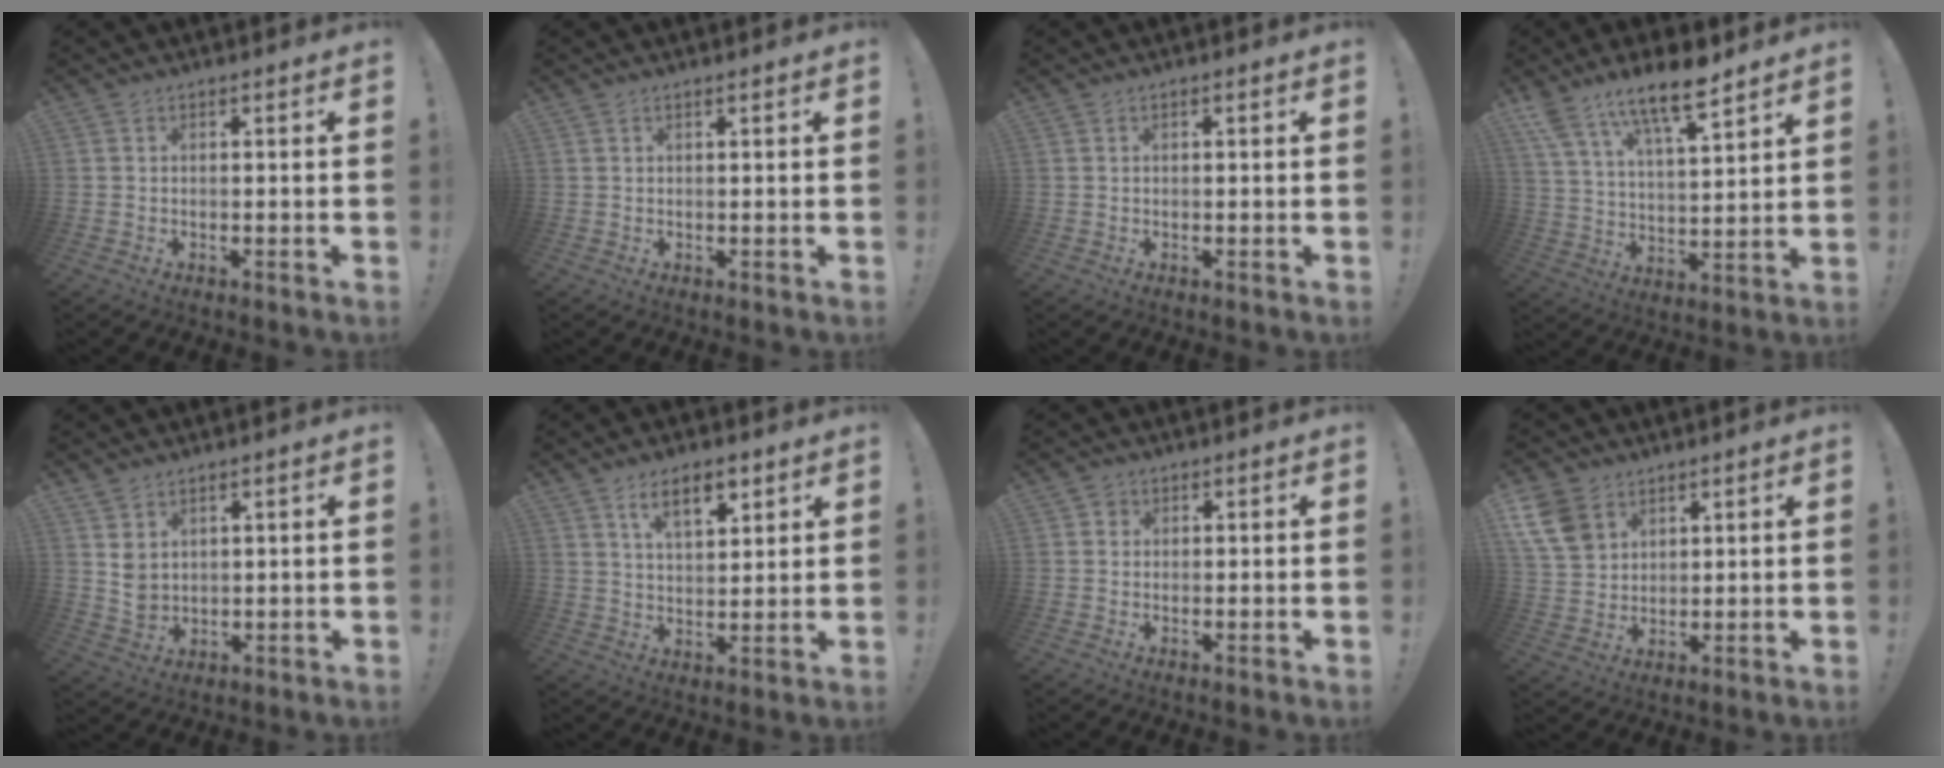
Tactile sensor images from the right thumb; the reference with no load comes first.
{"total": 0.6, "force": [0.5, 0.1, 0.2], "torque": [-0.003, 0.001, 0.010]}
{"total": 0.0}
{"total": 13.5, "force": [10.4, 3.6, 7.8], "torque": [-0.153, -0.060, 0.184]}
{"total": 5.2, "force": [2.6, 3.7, 2.4], "torque": [-0.030, -0.011, 0.051]}
{"total": 9.2, "force": [5.4, 4.1, 6.2], "torque": [-0.096, -0.014, 0.095]}
{"total": 1.7, "force": [0.4, 1.6, 0.3], "torque": [-0.007, 0.004, 0.007]}
{"total": 10.6, "force": [6.1, 7.6, 4.3], "torque": [-0.073, -0.023, 0.125]}